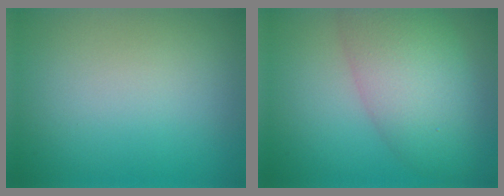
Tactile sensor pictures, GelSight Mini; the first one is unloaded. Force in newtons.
{"total": 7.8, "press": 7.8, "slide": 0.3}